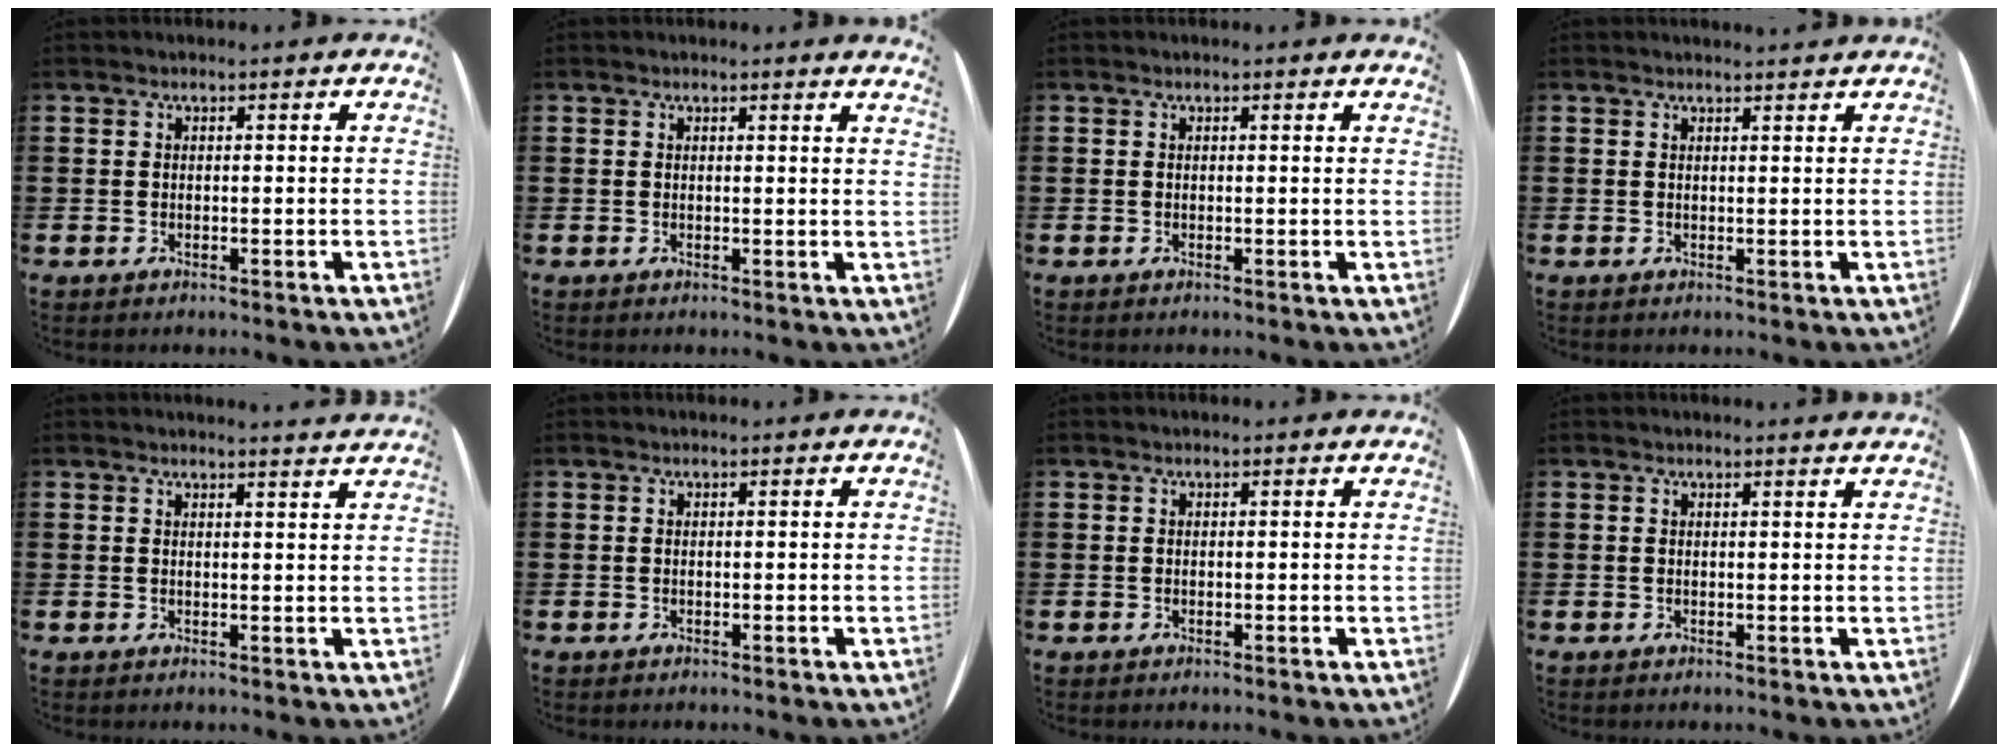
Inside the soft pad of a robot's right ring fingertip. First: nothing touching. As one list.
[{"total": 0.8, "force": [0.7, -0.3, 0.3], "torque": [-0.004, -0.002, 0.013]}, {"total": 0.0}, {"total": 0.9, "force": [0.9, -0.1, 0.0], "torque": [0.001, 0.001, 0.017]}, {"total": 1.7, "force": [1.7, -0.3, 0.0], "torque": [0.001, -0.008, 0.032]}, {"total": 0.0}, {"total": 0.0}, {"total": 0.6, "force": [0.6, -0.1, 0.1], "torque": [0.000, 0.000, 0.011]}]